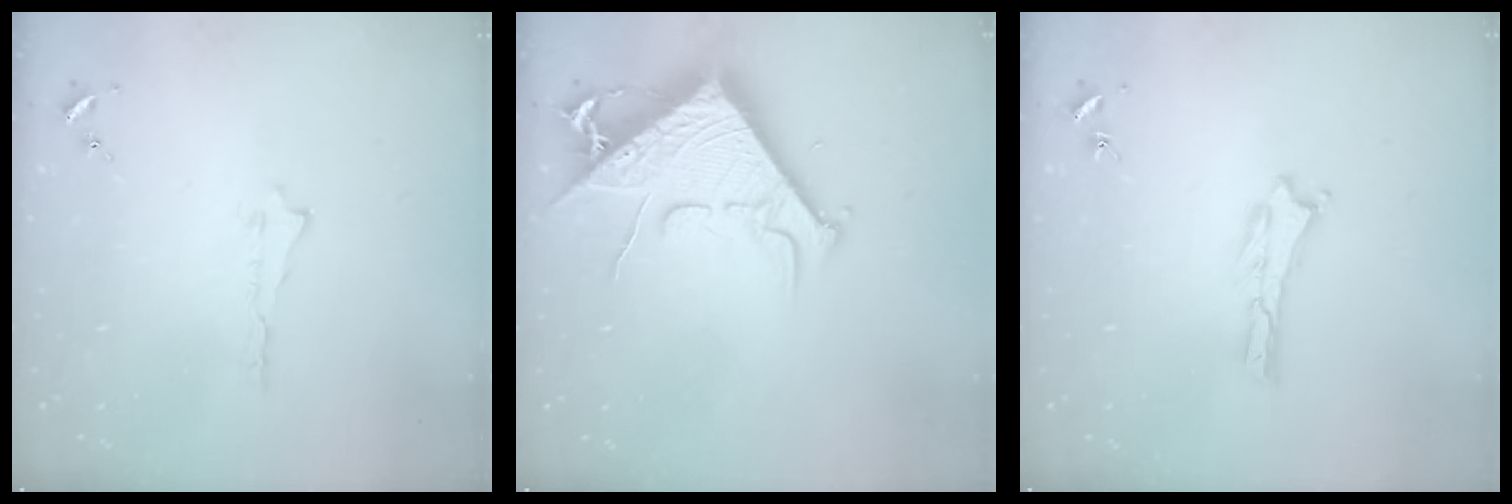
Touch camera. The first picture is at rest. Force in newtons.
{"total": 12.9, "press": 12.8, "slide": 1.4}
{"total": 0.0}